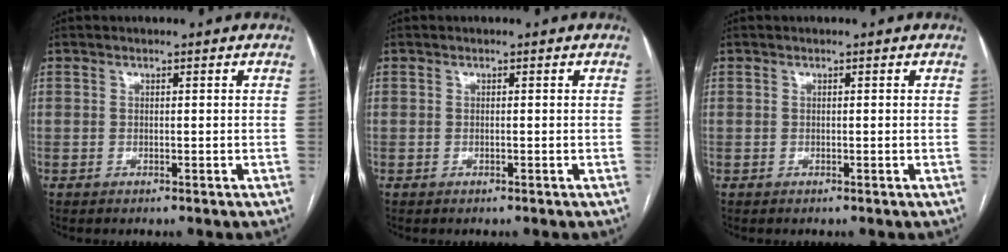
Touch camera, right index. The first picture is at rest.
{"total": 0.0}
{"total": 0.0}